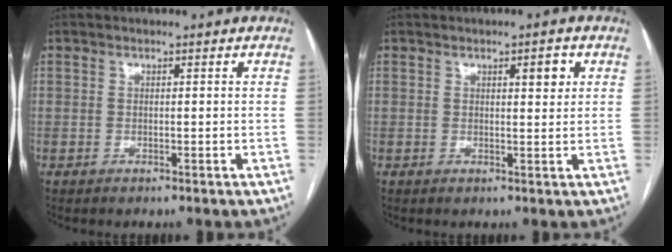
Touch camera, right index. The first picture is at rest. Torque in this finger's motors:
{"motor_torque": [0.19, 0.09, 0.03, 0.02]}